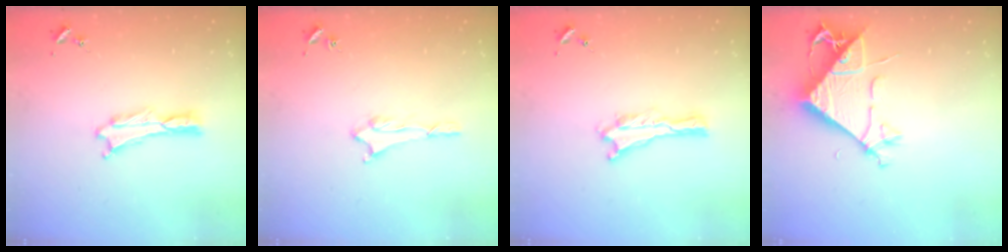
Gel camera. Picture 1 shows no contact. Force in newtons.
{"total": 1.6, "press": 1.6, "slide": 0.2}
{"total": 0.0}
{"total": 8.2, "press": 8.1, "slide": 1.2}